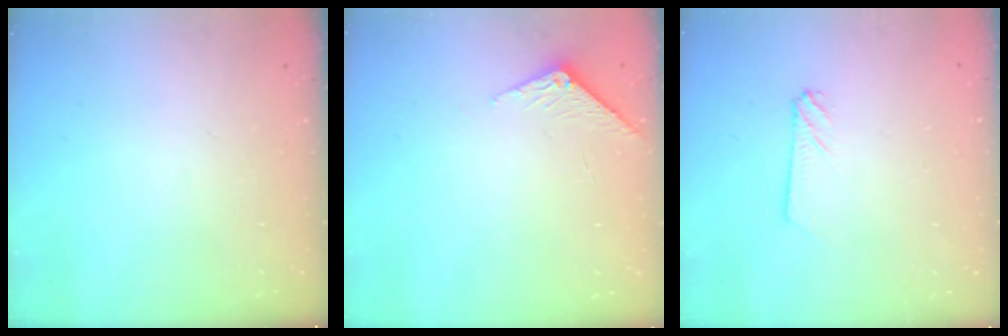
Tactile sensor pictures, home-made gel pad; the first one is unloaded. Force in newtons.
{"total": 4.6, "press": 4.6, "slide": 0.4}
{"total": 2.7, "press": 2.7, "slide": 0.3}